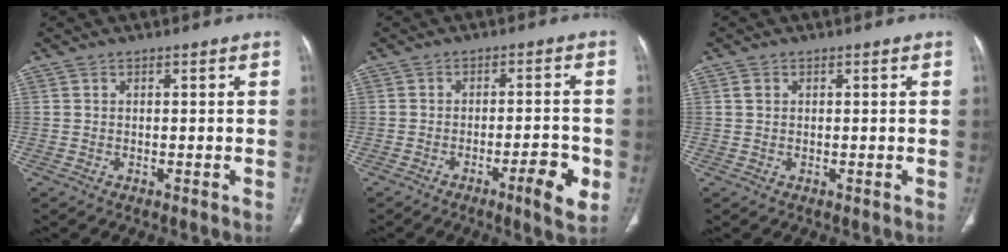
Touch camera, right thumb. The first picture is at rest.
{"total": 6.8, "force": [-2.8, 1.0, 6.1], "torque": [-0.088, 0.009, -0.038]}
{"total": 0.9, "force": [0.3, 0.8, 0.4], "torque": [-0.005, 0.003, 0.006]}